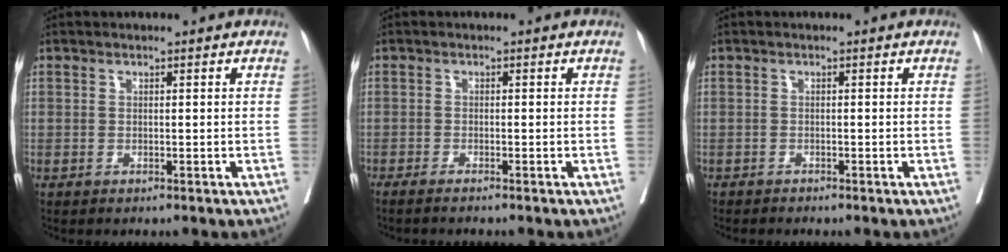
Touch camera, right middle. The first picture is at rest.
{"total": 2.7, "force": [-2.3, -0.5, 1.4], "torque": [-0.014, 0.003, -0.033]}
{"total": 0.8, "force": [-0.8, 0.1, 0.1], "torque": [-0.005, -0.001, -0.015]}